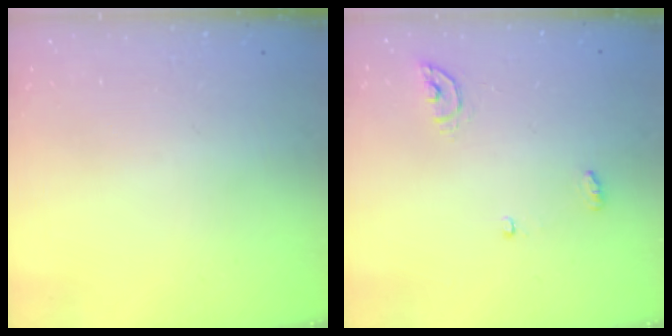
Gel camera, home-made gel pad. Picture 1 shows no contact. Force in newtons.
{"total": 4.8, "press": 4.8, "slide": 0.4}